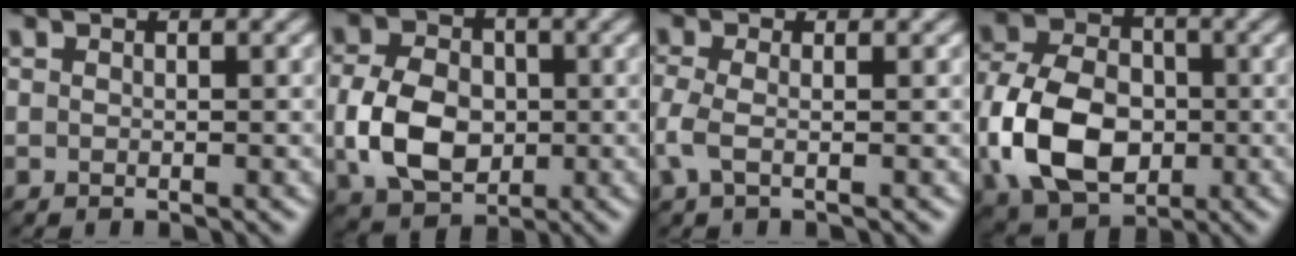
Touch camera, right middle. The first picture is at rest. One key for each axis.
{"total": 6.7, "fx": -0.9, "fy": 4.9, "fz": 4.5, "tx": -0.100, "ty": -0.004, "tz": -0.026}
{"total": 2.3, "fx": -0.7, "fy": 0.9, "fz": 2.0, "tx": -0.060, "ty": -0.004, "tz": -0.021}
{"total": 10.2, "fx": -2.3, "fy": 7.1, "fz": 7.0, "tx": -0.152, "ty": -0.006, "tz": -0.057}